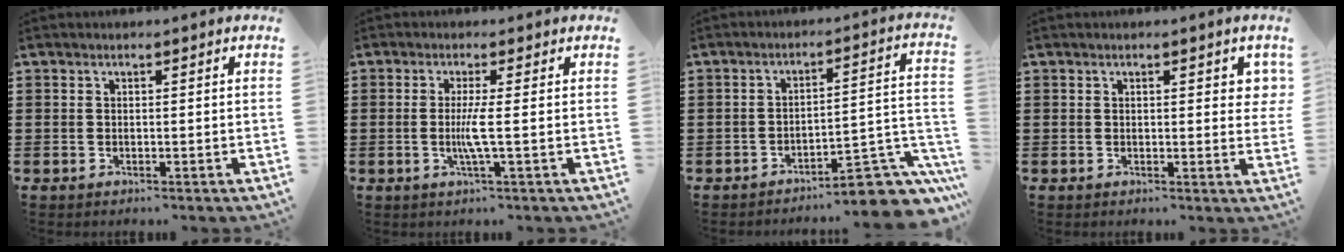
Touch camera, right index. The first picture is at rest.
{"total": 4.0, "force": [-0.4, -0.3, 3.9], "torque": [-0.079, -0.011, -0.014]}
{"total": 8.6, "force": [-6.9, 2.0, 4.7], "torque": [-0.053, 0.012, -0.126]}
{"total": 1.9, "force": [0.6, 0.8, 1.6], "torque": [-0.016, -0.001, 0.007]}